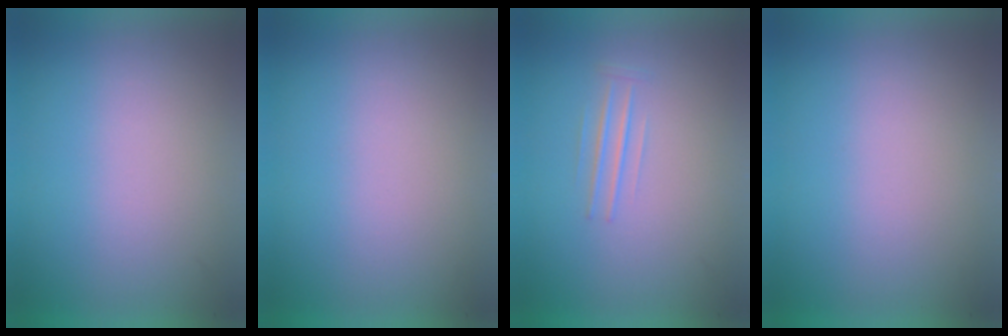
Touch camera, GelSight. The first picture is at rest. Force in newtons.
{"total": 1.0}
{"total": 1.1}
{"total": 0.0}